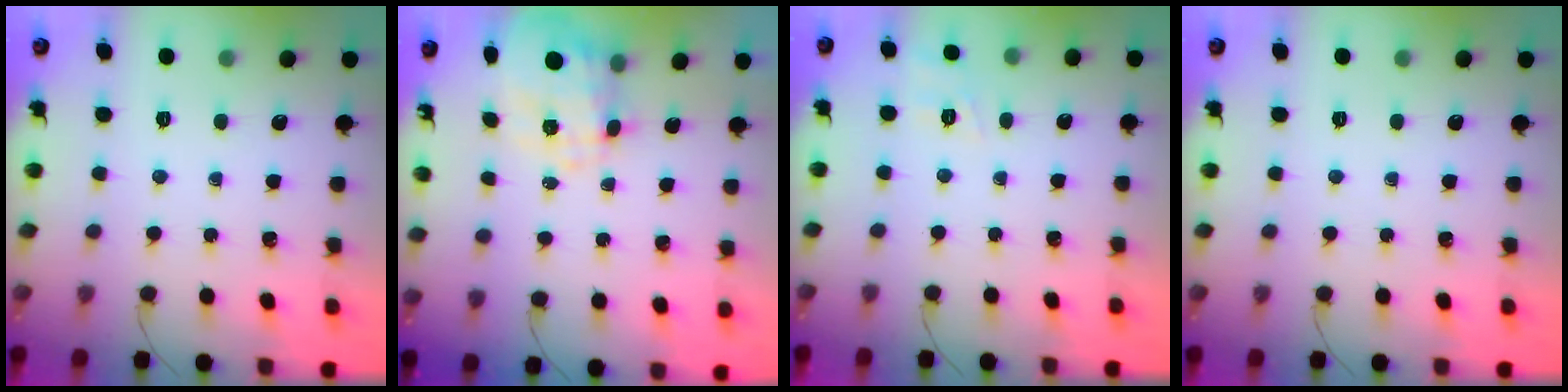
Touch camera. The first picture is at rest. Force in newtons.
{"total": 7.3, "press": 7.1, "slide": 1.5}
{"total": 8.8, "press": 8.6, "slide": 1.8}
{"total": 0.0}